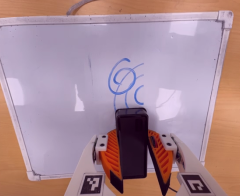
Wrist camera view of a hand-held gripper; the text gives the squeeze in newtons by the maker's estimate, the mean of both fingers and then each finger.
{"total": 8.2, "left": 8.6, "right": 7.9}